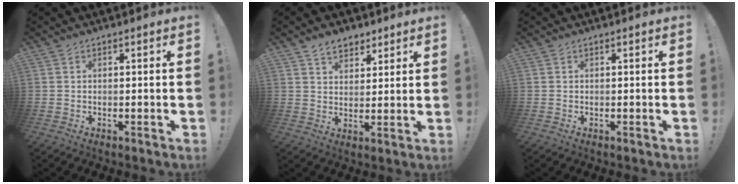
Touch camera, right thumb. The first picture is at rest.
{"total": 6.5, "force": [4.5, 4.3, 2.1], "torque": [-0.029, -0.019, 0.083]}
{"total": 0.0}